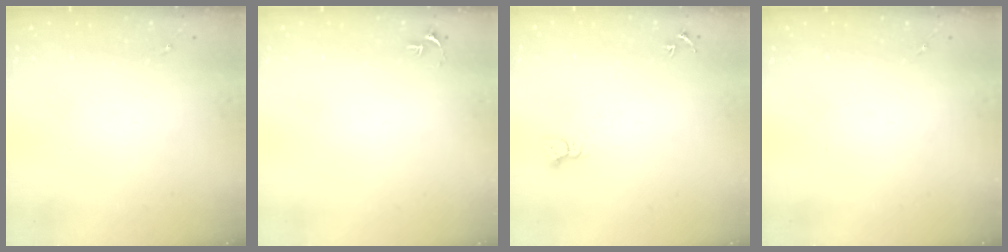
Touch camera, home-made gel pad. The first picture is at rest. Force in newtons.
{"total": 2.7, "press": 2.7, "slide": 0.3}
{"total": 2.2, "press": 2.2, "slide": 0.2}
{"total": 0.0}